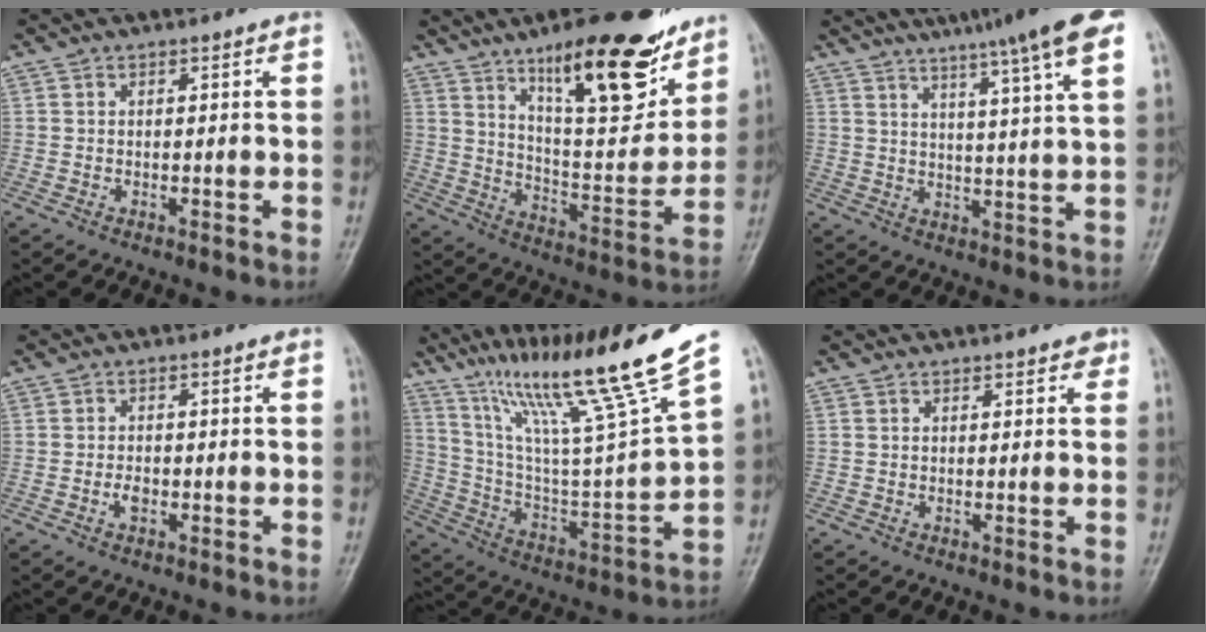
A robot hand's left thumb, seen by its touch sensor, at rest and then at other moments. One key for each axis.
{"total": 21.7, "fx": 13.9, "fy": 6.6, "fz": 15.3, "tx": -0.185, "ty": -0.077, "tz": 0.223}
{"total": 15.5, "fx": 10.4, "fy": 0.4, "fz": 11.5, "tx": -0.163, "ty": -0.025, "tz": 0.131}
{"total": 1.7, "fx": -0.5, "fy": 1.1, "fz": 1.3, "tx": -0.020, "ty": 0.001, "tz": -0.009}
{"total": 25.7, "fx": 17.1, "fy": 1.5, "fz": 19.2, "tx": -0.301, "ty": -0.051, "tz": 0.301}
{"total": 1.9, "fx": 1.5, "fy": 0.9, "fz": 0.7, "tx": 0.007, "ty": -0.004, "tz": 0.013}